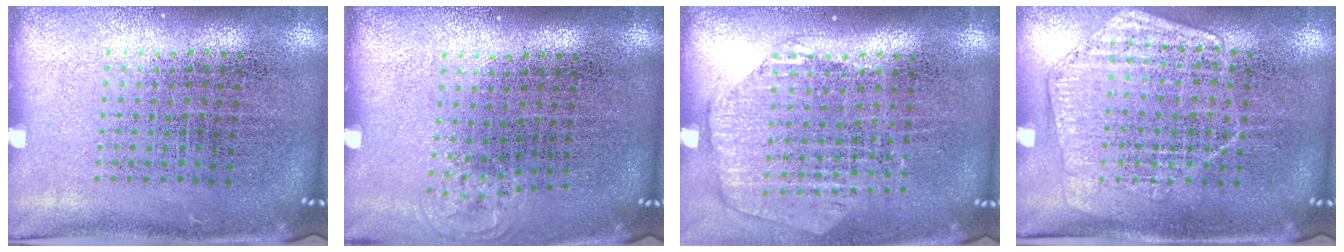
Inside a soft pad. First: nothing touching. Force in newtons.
{"total": 0.6, "press": 0.5, "slide": 0.3}
{"total": 1.6, "press": 1.4, "slide": 0.7}
{"total": 1.4, "press": 1.4, "slide": 0.3}